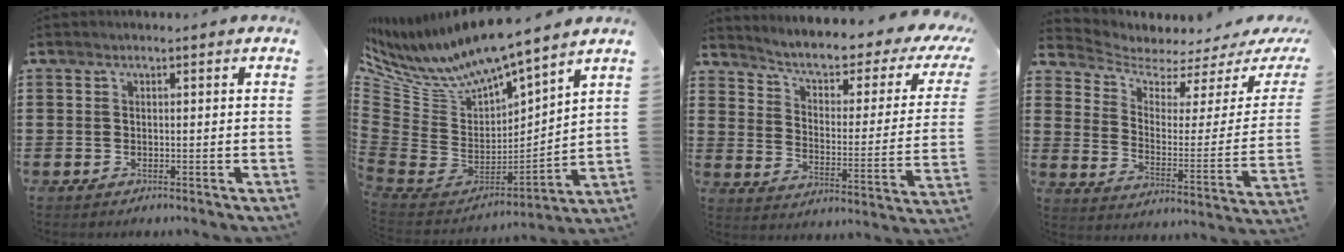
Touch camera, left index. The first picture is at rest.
{"total": 8.6, "force": [7.6, 1.7, 3.8], "torque": [-0.110, -0.062, 0.130]}
{"total": 5.1, "force": [3.4, 1.1, 3.6], "torque": [-0.085, -0.028, 0.049]}
{"total": 3.4, "force": [2.9, 1.3, 1.1], "torque": [-0.046, -0.029, 0.044]}